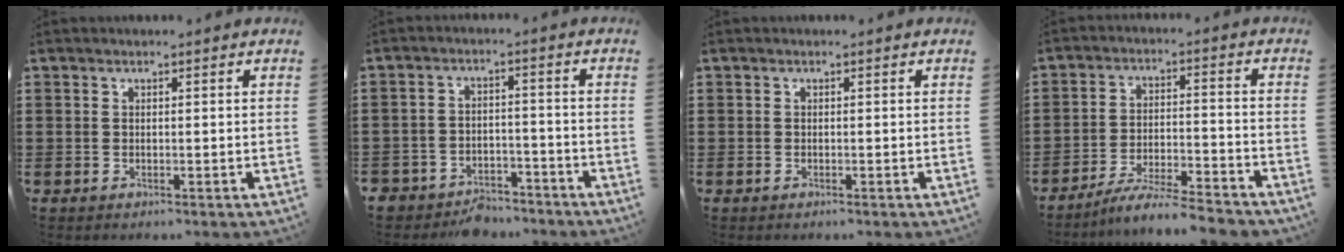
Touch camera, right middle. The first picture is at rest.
{"total": 5.5, "force": [-5.2, 1.7, 0.6], "torque": [-0.014, 0.016, -0.107]}
{"total": 0.0}
{"total": 6.2, "force": [-5.9, -0.2, 1.9], "torque": [-0.041, -0.012, -0.115]}